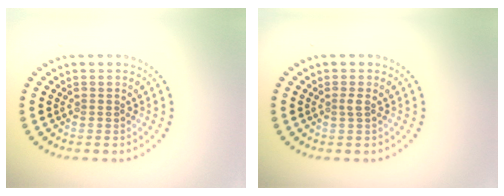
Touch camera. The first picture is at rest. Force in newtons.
{"total": 0.7, "press": 0.4, "slide": 0.6}